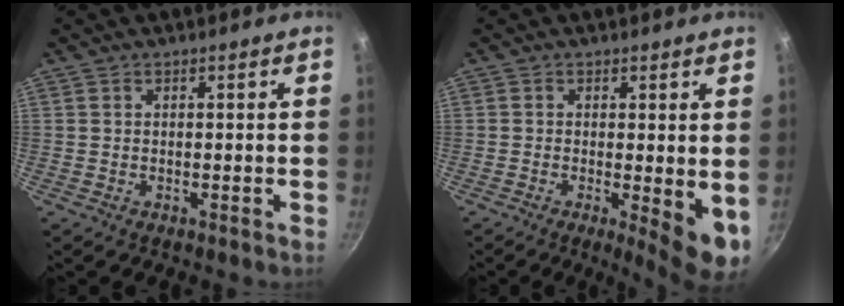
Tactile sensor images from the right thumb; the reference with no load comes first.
{"total": 7.4, "force": [-0.8, 2.1, 7.1], "torque": [-0.089, -0.013, -0.008]}